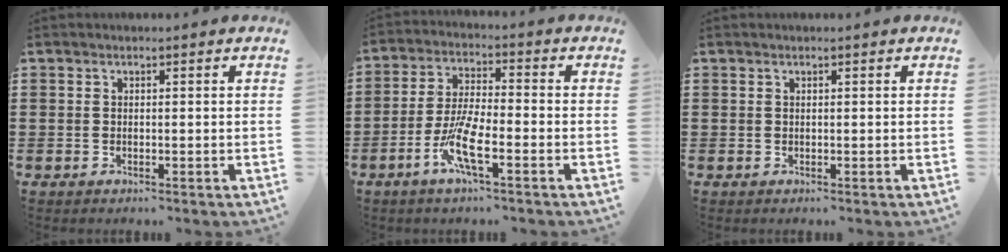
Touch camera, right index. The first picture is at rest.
{"total": 7.6, "force": [-3.6, 1.6, 6.5], "torque": [-0.146, -0.012, -0.072]}
{"total": 0.0}